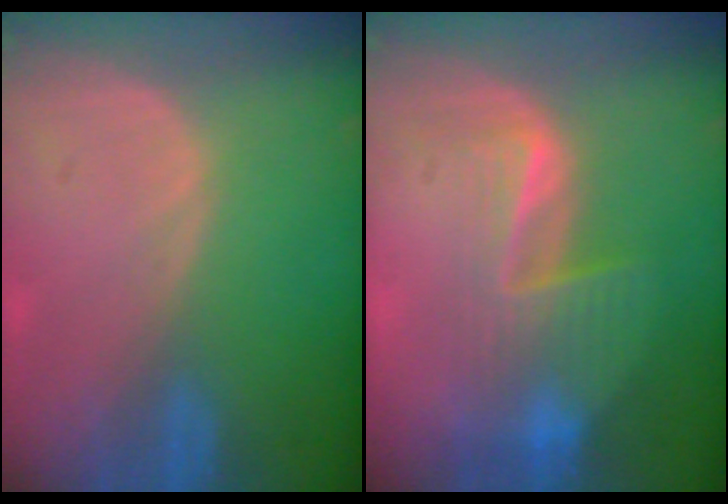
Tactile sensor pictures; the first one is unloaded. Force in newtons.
{"total": 7.1, "press": 6.5, "slide": 2.9}